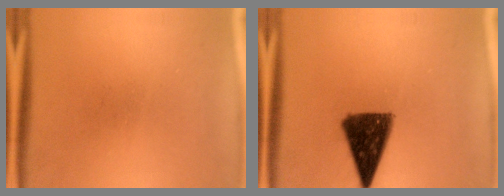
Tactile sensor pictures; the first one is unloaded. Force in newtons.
{"total": 11.5}